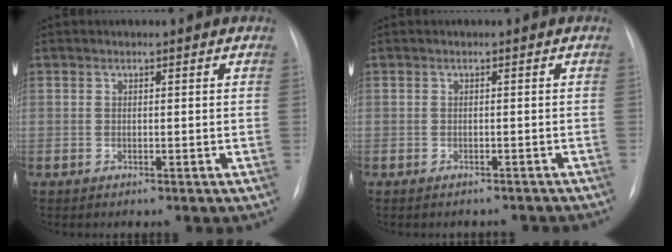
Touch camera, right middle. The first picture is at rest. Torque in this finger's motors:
{"motor_torque": [0.09, -0.24, 0.01, 0.00]}